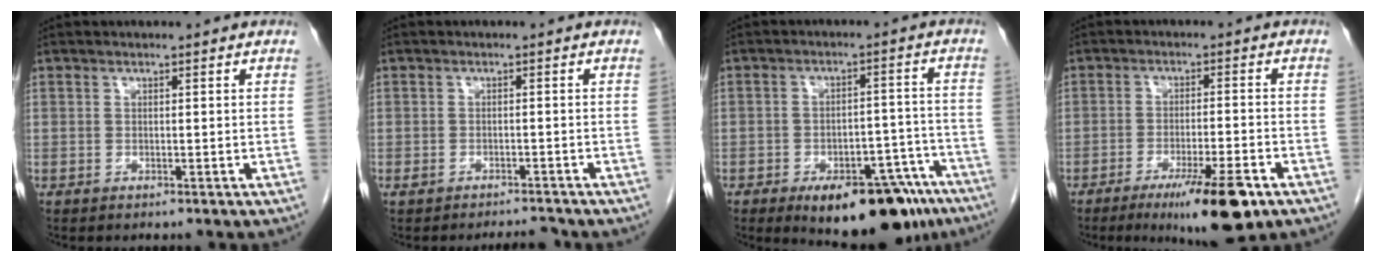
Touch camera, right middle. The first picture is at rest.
{"total": 2.4, "force": [-2.2, 0.5, 0.7], "torque": [-0.015, 0.000, -0.030]}
{"total": 16.0, "force": [-11.4, 6.2, 9.5], "torque": [-0.077, 0.025, -0.155]}
{"total": 10.3, "force": [-6.2, 0.9, 8.2], "torque": [-0.132, -0.023, -0.093]}